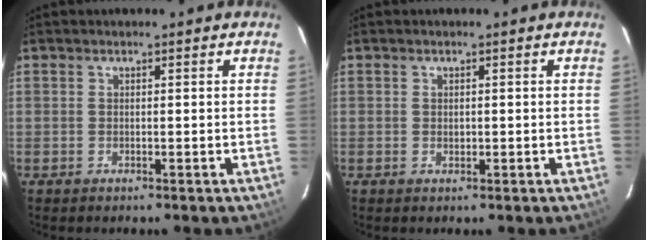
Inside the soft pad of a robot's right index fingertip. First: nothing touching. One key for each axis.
{"total": 0.8, "fx": 0.0, "fy": 0.7, "fz": 0.4, "tx": -0.003, "ty": 0.000, "tz": 0.002}